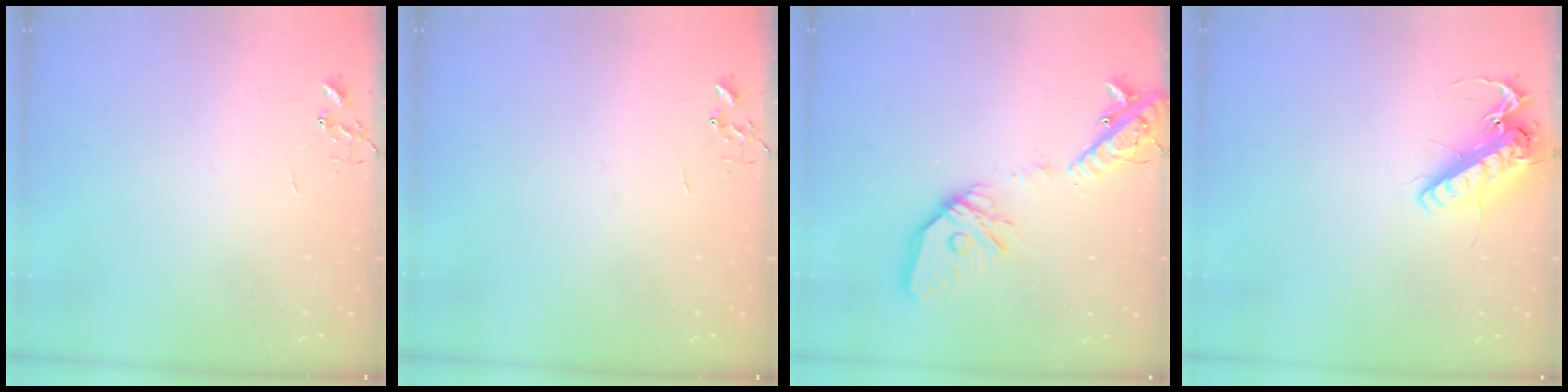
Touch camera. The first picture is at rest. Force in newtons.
{"total": 0.0}
{"total": 20.2, "press": 20.0, "slide": 3.0}
{"total": 14.6, "press": 14.4, "slide": 2.6}